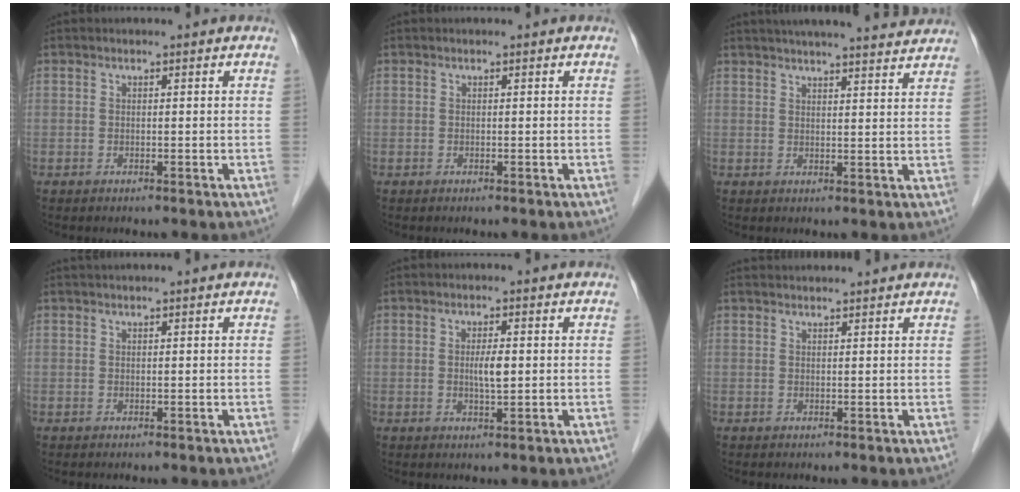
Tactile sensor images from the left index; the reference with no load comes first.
{"total": 0.0}
{"total": 15.9, "force": [14.7, 1.3, 6.1], "torque": [-0.089, 0.021, 0.186]}
{"total": 1.5, "force": [1.3, -0.3, 0.7], "torque": [-0.009, 0.019, 0.029]}
{"total": 2.9, "force": [0.1, 0.5, 2.9], "torque": [-0.054, -0.002, 0.002]}
{"total": 4.5, "force": [4.4, 0.3, 0.7], "torque": [-0.012, 0.034, 0.055]}